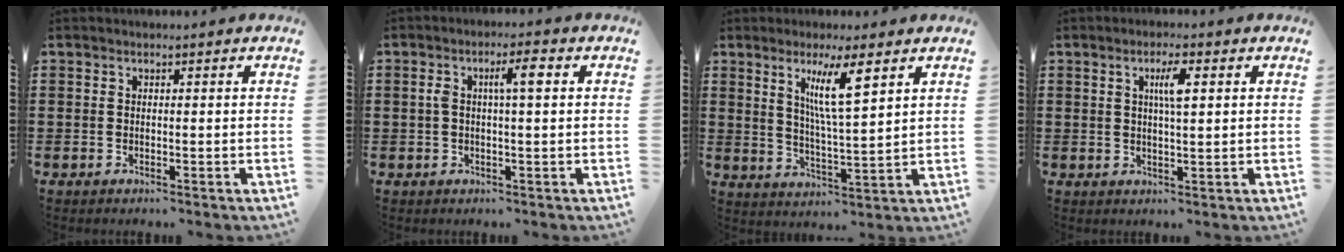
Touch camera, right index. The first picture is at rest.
{"total": 4.1, "force": [0.7, 0.9, 3.9], "torque": [-0.068, 0.005, 0.006]}
{"total": 7.9, "force": [3.6, 1.3, 6.9], "torque": [-0.136, 0.000, 0.058]}
{"total": 3.9, "force": [1.2, 0.8, 3.7], "torque": [-0.068, 0.006, 0.014]}